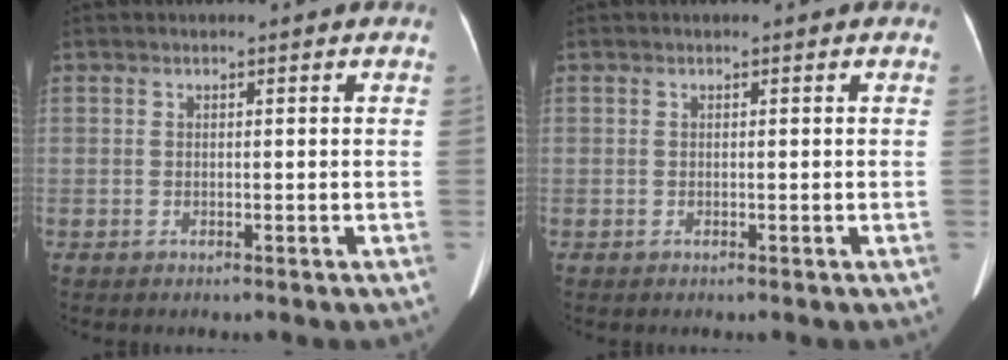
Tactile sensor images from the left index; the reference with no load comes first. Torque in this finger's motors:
{"motor_torque": [0.10, 0.02, 0.04, 0.01]}